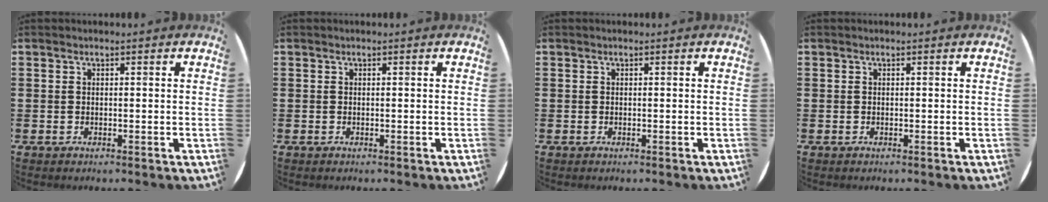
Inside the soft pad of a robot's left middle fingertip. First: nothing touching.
{"total": 0.0}
{"total": 0.0}
{"total": 0.0}